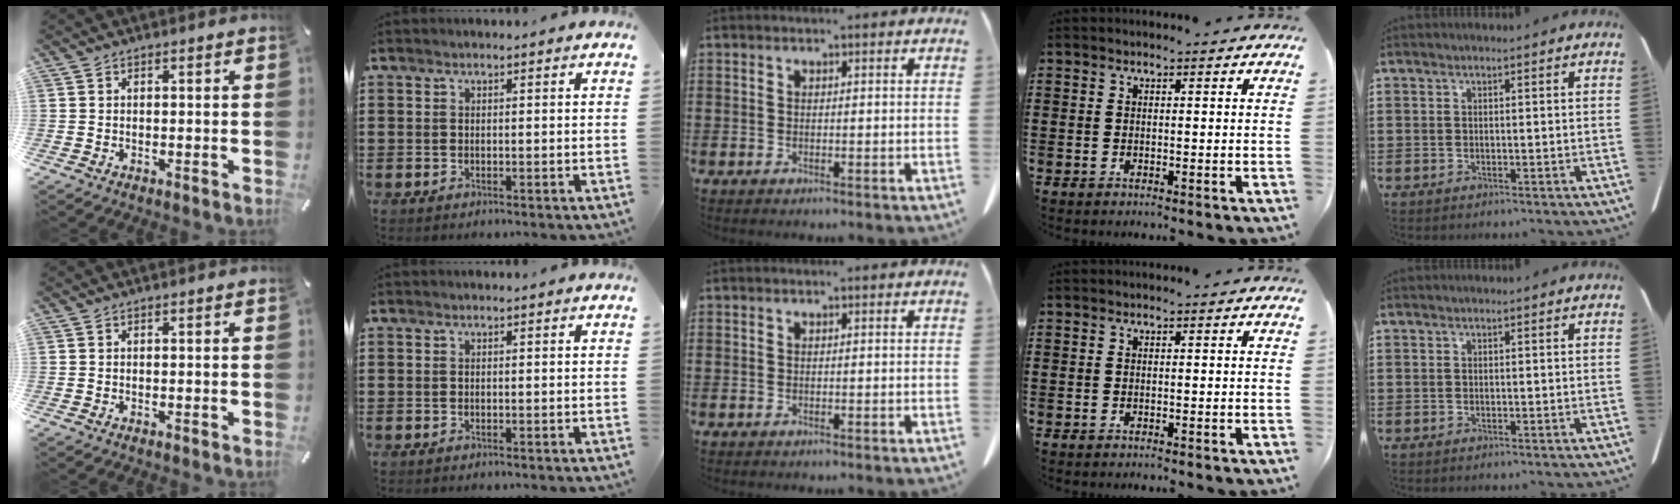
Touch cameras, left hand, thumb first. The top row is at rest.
{}